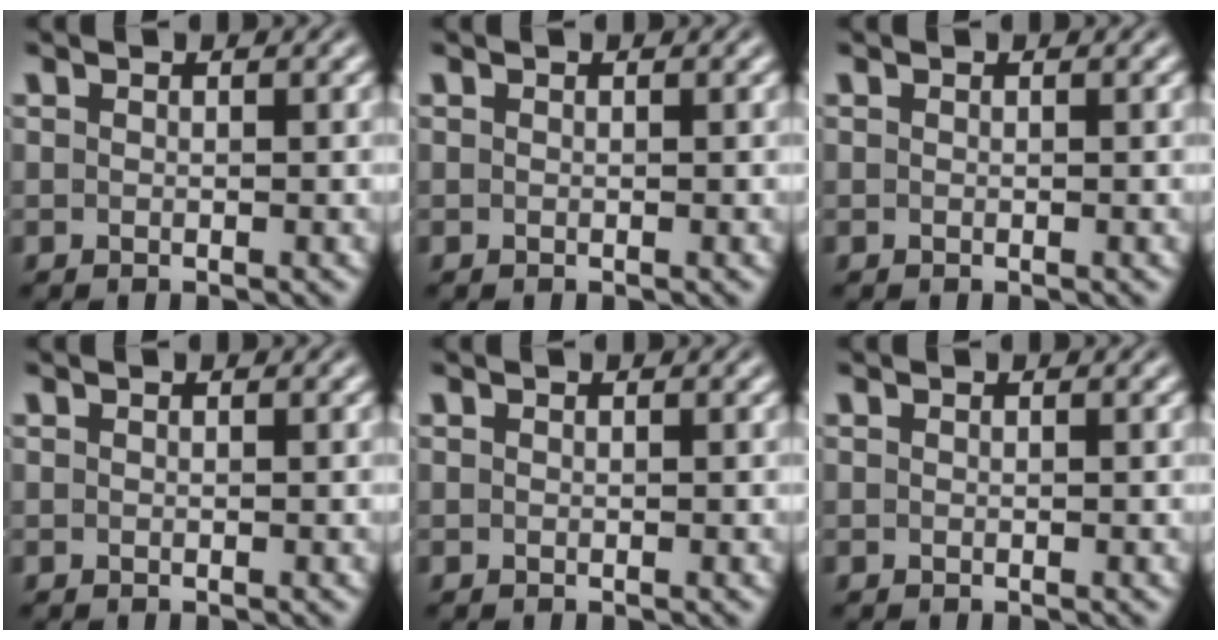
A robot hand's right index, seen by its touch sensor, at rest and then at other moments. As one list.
[{"total": 0.0}, {"total": 0.0}, {"total": 0.0}, {"total": 0.0}, {"total": 0.0}]